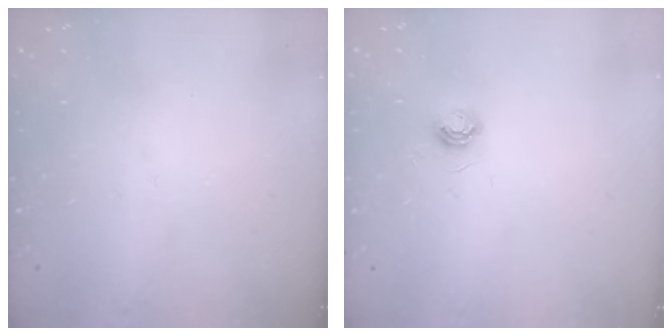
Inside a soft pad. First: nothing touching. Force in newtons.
{"total": 5.0, "press": 4.9, "slide": 0.4}